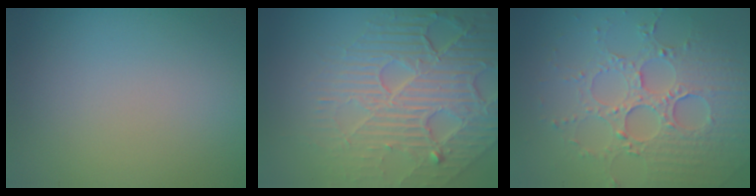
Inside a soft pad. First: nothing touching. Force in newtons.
{"total": 8.4, "press": 5.7, "slide": 6.2}
{"total": 5.1, "press": 4.6, "slide": 2.2}